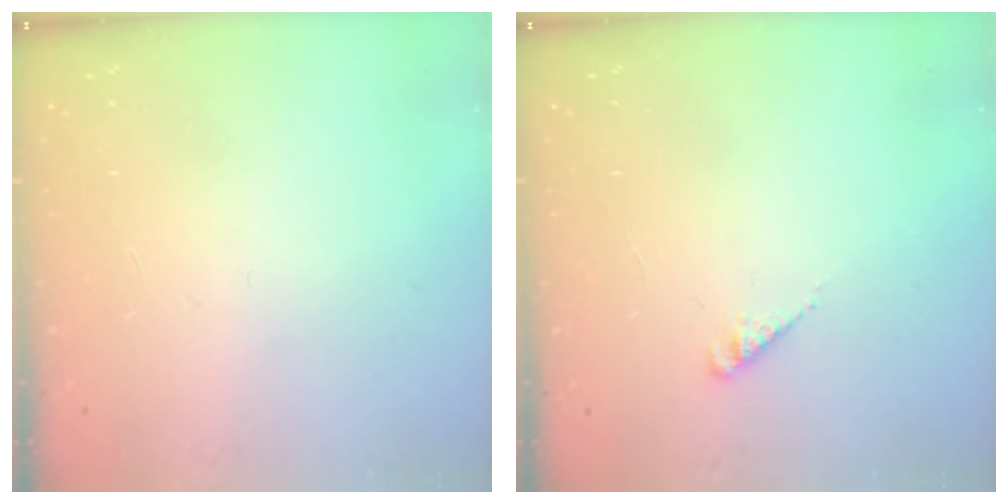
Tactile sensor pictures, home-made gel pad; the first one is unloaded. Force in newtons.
{"total": 2.0, "press": 1.9, "slide": 0.3}